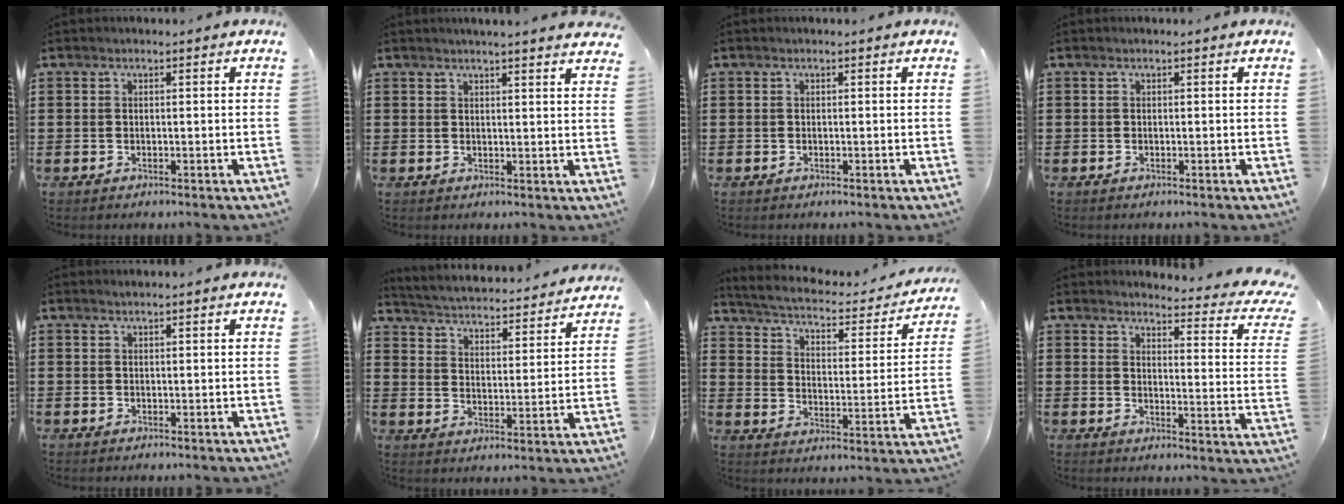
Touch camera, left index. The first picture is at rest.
{"total": 2.2, "force": [2.2, -0.3, 0.4], "torque": [-0.012, -0.005, 0.042]}
{"total": 0.0}
{"total": 0.0}
{"total": 0.6, "force": [0.6, 0.0, 0.0], "torque": [-0.001, 0.000, 0.012]}
{"total": 3.0, "force": [3.0, -0.3, 0.1], "torque": [-0.023, -0.033, 0.040]}
{"total": 3.1, "force": [2.6, 0.4, 1.6], "torque": [-0.049, -0.026, 0.035]}
{"total": 3.9, "force": [3.5, 0.3, 1.7], "torque": [-0.035, -0.030, 0.053]}